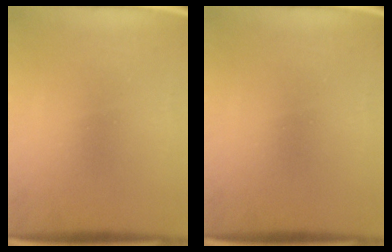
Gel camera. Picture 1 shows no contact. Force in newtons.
{"total": 0.0}